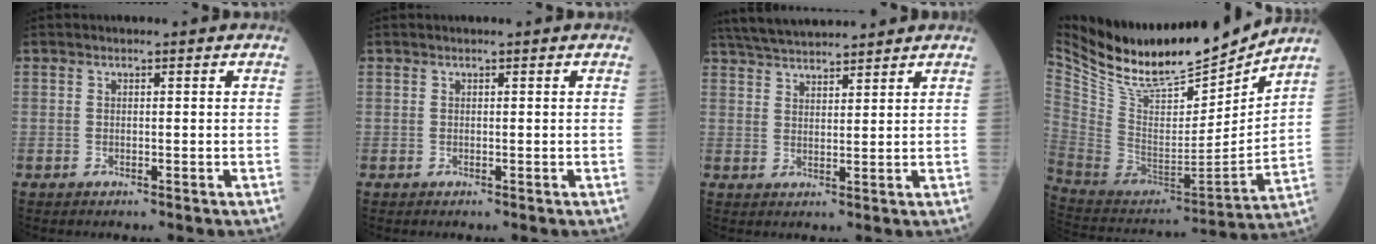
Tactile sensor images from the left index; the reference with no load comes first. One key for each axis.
{"total": 0.0}
{"total": 9.8, "fx": 9.1, "fy": 1.2, "fz": 3.5, "tx": -0.067, "ty": 0.031, "tz": 0.154}
{"total": 22.2, "fx": 19.5, "fy": 4.3, "fz": 9.6, "tx": -0.193, "ty": -0.027, "tz": 0.338}